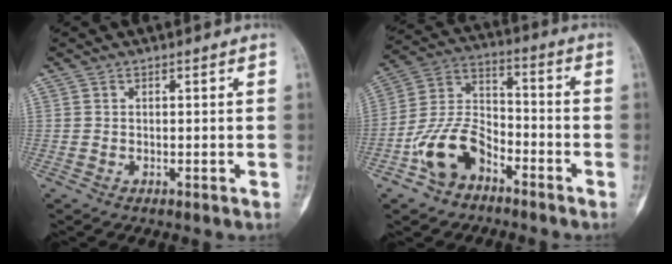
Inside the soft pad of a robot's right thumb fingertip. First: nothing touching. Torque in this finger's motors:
{"motor_torque": [1.54, 1.23, 0.85, -0.91, 0.10]}